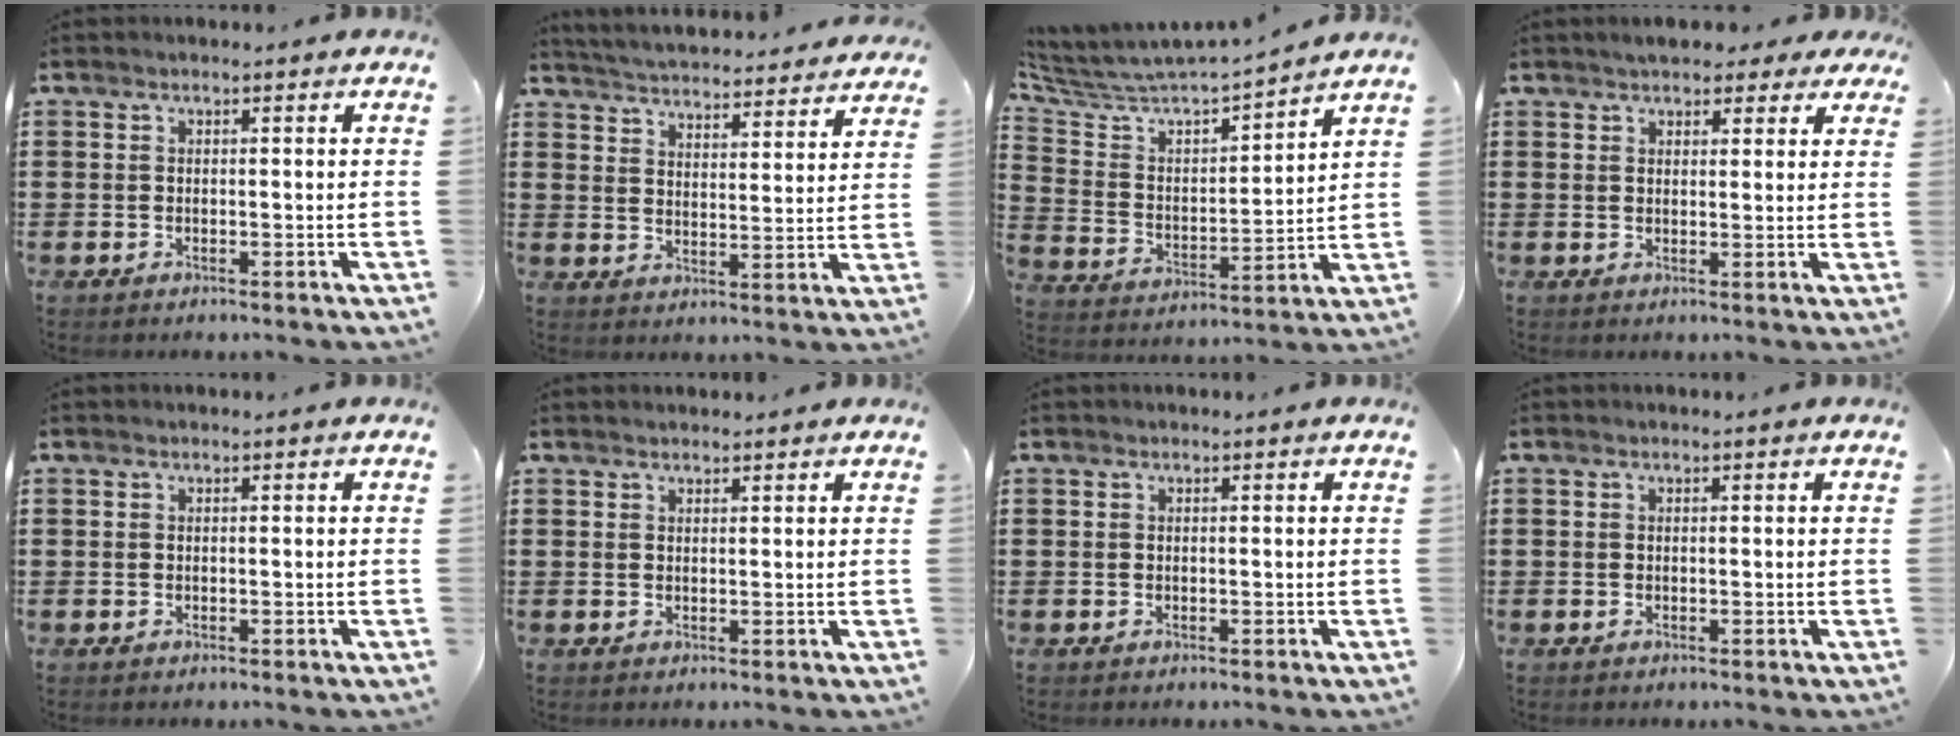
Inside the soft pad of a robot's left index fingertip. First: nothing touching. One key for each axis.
{"total": 4.5, "fx": 4.5, "fy": -0.2, "fz": 0.0, "tx": -0.024, "ty": -0.034, "tz": 0.075}
{"total": 4.8, "fx": 4.6, "fy": 0.8, "fz": 1.3, "tx": -0.055, "ty": -0.044, "tz": 0.069}
{"total": 2.9, "fx": 2.5, "fy": 1.3, "fz": 0.7, "tx": -0.015, "ty": 0.002, "tz": 0.044}
{"total": 0.0}
{"total": 1.0, "fx": 1.0, "fy": 0.2, "fz": 0.0, "tx": -0.002, "ty": 0.000, "tz": 0.020}
{"total": 0.0}
{"total": 0.0}